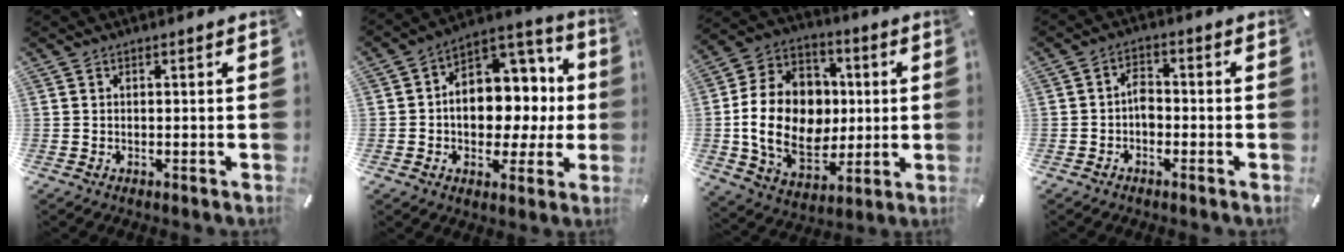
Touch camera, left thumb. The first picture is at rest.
{"total": 12.3, "force": [-0.9, 9.9, 7.3], "torque": [-0.095, -0.008, -0.009]}
{"total": 20.1, "force": [-0.6, 16.0, 12.1], "torque": [-0.243, 0.005, -0.002]}
{"total": 3.7, "force": [-1.2, 2.5, 2.5], "torque": [-0.046, 0.012, -0.022]}